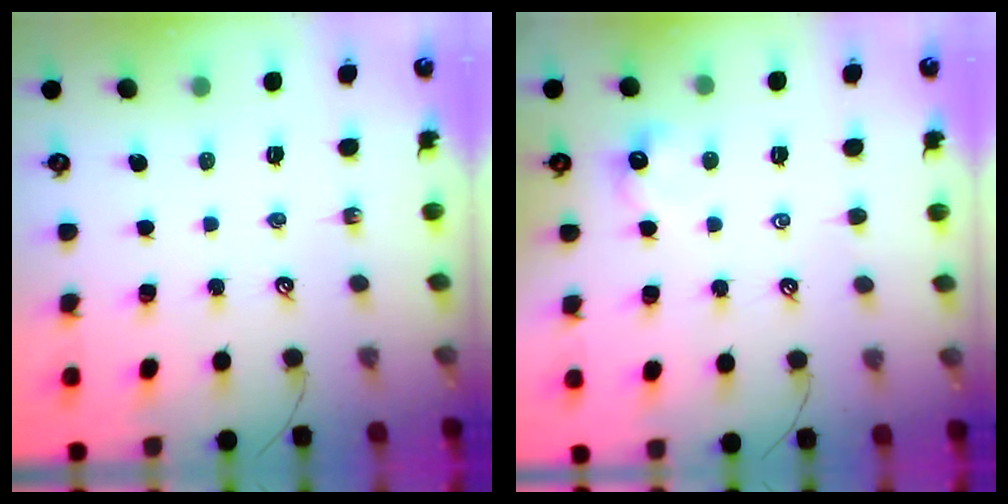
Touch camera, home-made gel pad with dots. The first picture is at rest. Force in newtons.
{"total": 1.0, "press": 0.9, "slide": 0.5}